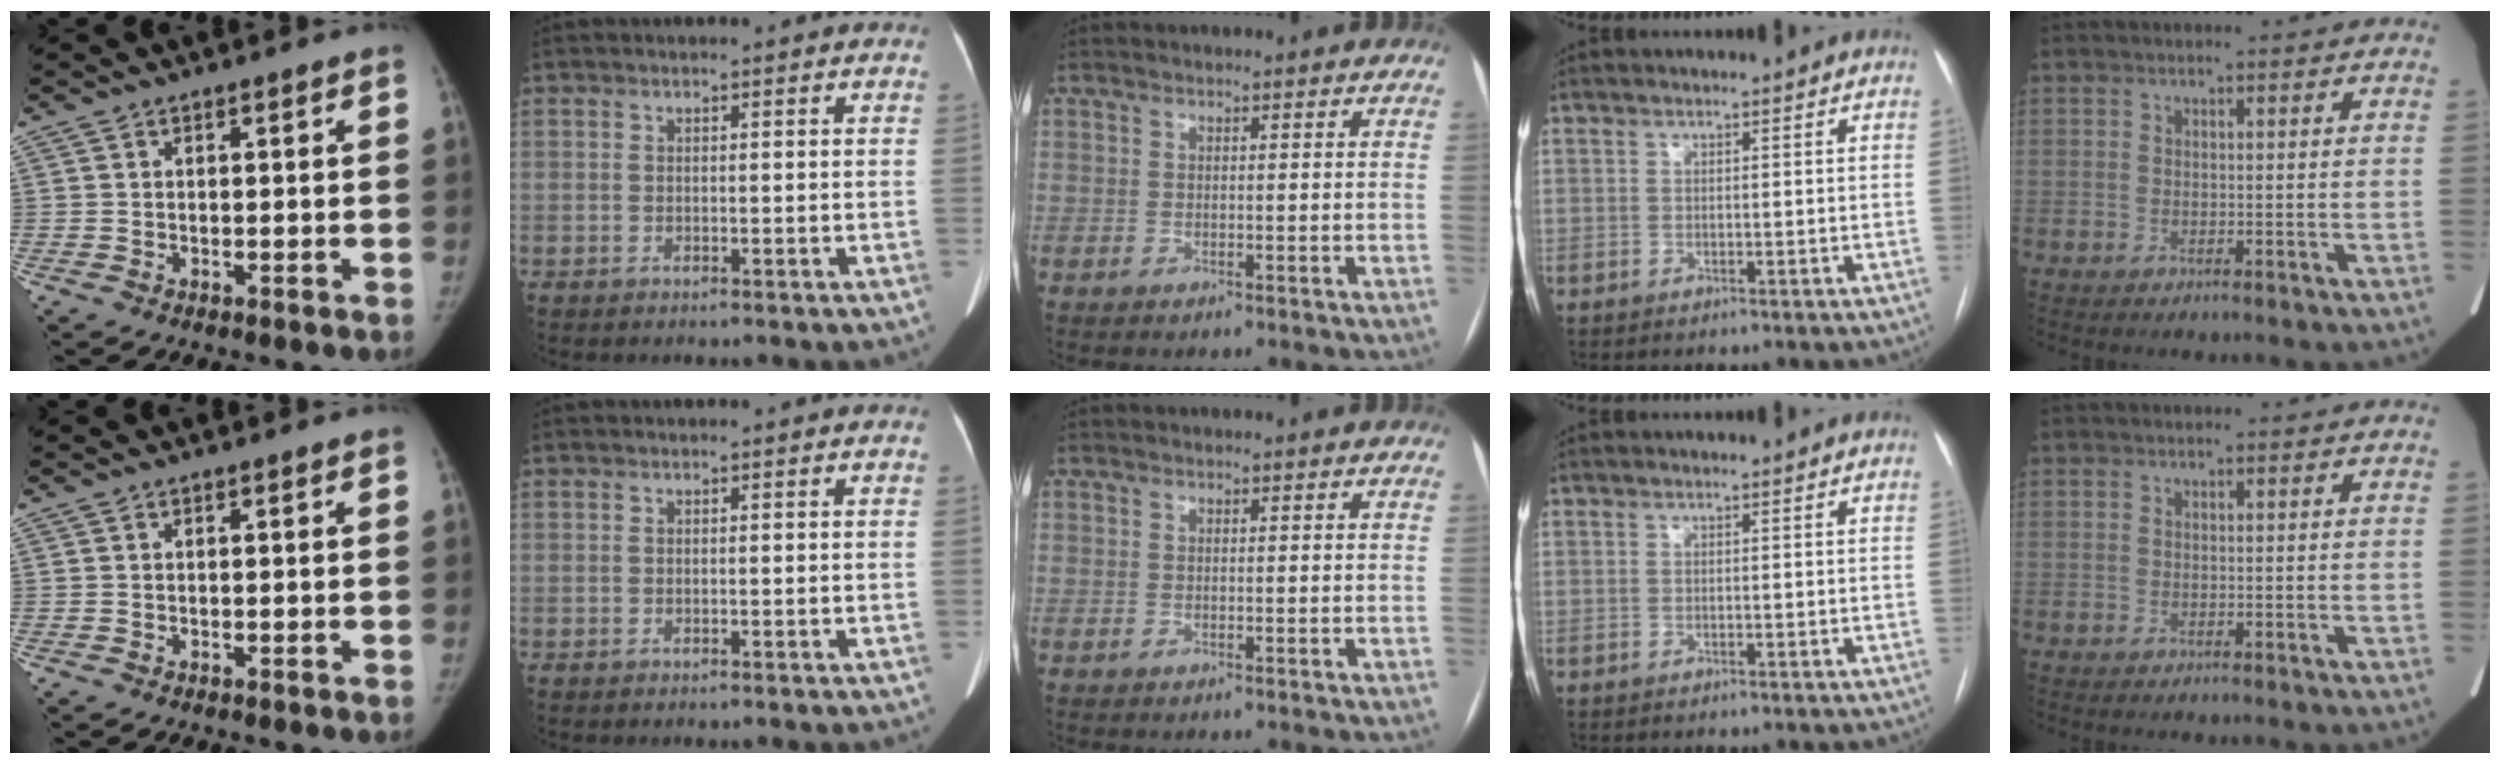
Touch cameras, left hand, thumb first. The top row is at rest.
{}